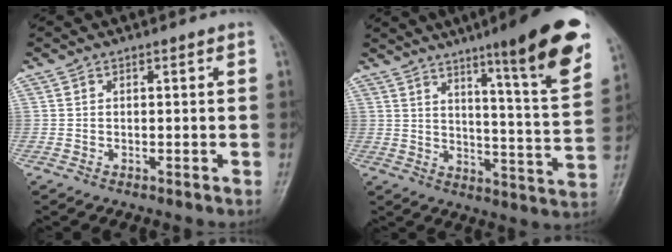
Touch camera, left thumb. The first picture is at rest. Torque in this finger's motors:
{"motor_torque": [0.64, 0.58, 1.64, -1.13, 0.29]}